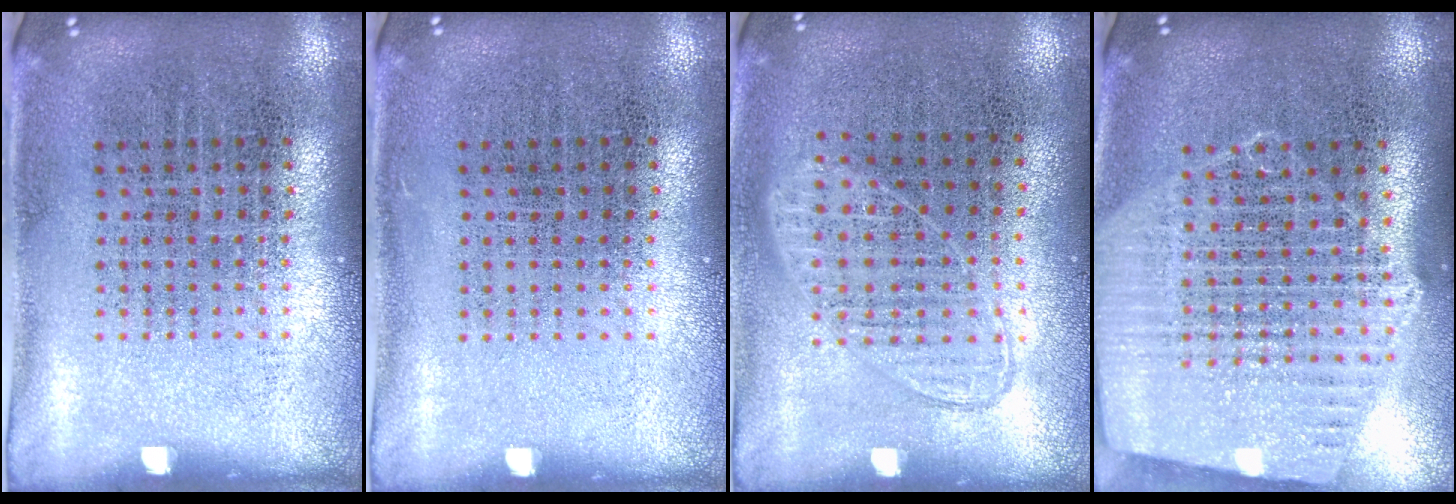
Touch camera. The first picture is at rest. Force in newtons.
{"total": 0.0}
{"total": 0.9, "press": 0.9, "slide": 0.3}
{"total": 1.8, "press": 1.7, "slide": 0.6}